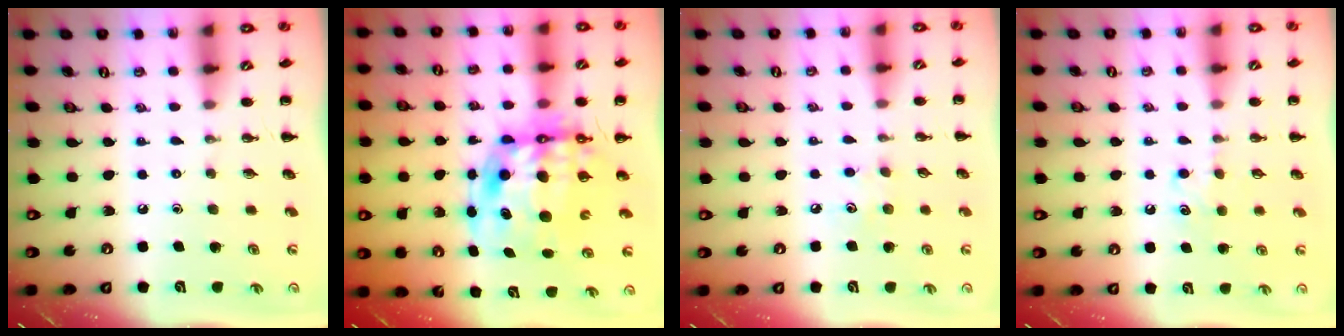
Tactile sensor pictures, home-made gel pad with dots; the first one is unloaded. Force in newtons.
{"total": 14.1, "press": 13.7, "slide": 3.2}
{"total": 4.9, "press": 4.7, "slide": 1.0}
{"total": 6.7, "press": 6.6, "slide": 1.5}